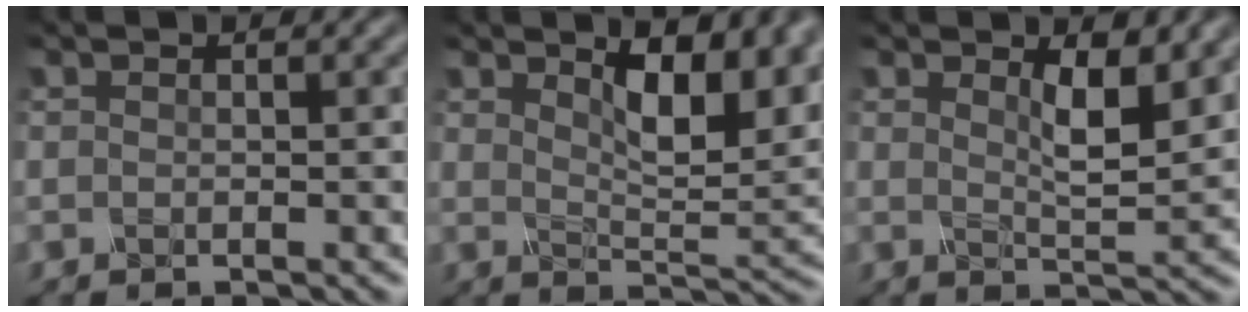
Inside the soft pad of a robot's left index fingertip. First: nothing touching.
{"total": 7.5, "force": [3.4, 3.0, 6.0], "torque": [-0.094, -0.006, 0.055]}
{"total": 3.7, "force": [1.7, 1.1, 3.0], "torque": [-0.053, -0.011, 0.028]}